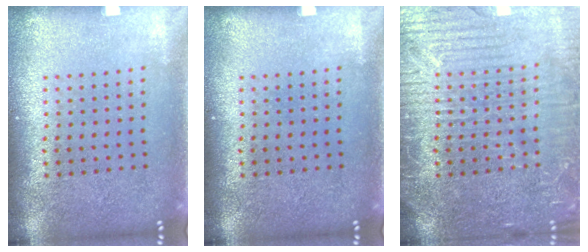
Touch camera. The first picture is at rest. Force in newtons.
{"total": 0.0}
{"total": 3.8, "press": 3.8, "slide": 0.4}